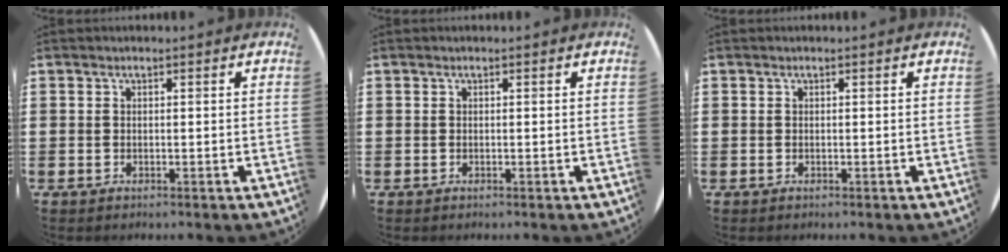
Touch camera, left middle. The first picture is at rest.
{"total": 0.0}
{"total": 0.0}